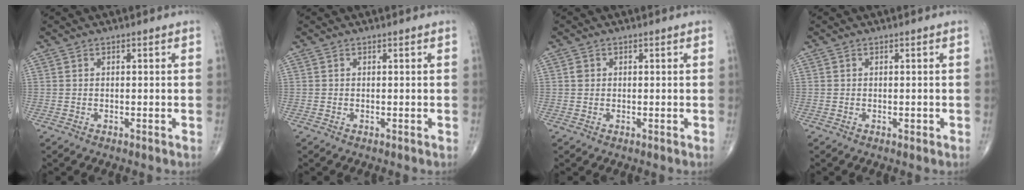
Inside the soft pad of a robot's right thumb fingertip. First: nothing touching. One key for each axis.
{"total": 0.0}
{"total": 1.0, "fx": 0.1, "fy": 0.9, "fz": 0.4, "tx": -0.005, "ty": 0.001, "tz": 0.002}
{"total": 0.5, "fx": -0.2, "fy": 0.3, "fz": 0.3, "tx": 0.002, "ty": 0.002, "tz": -0.006}